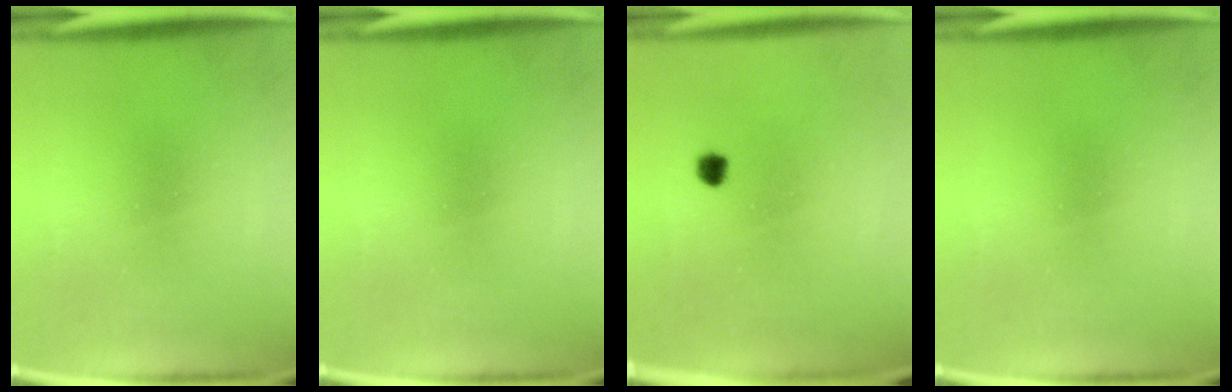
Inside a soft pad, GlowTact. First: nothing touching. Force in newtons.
{"total": 0.0}
{"total": 1.9}
{"total": 0.0}